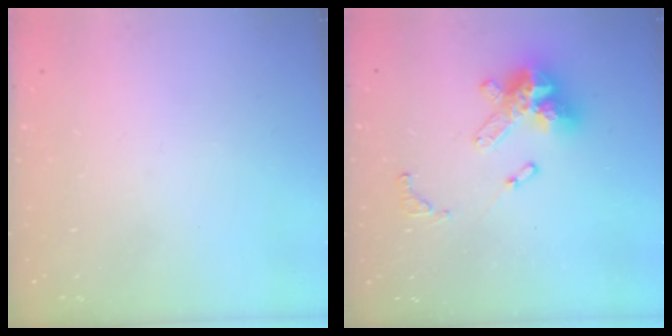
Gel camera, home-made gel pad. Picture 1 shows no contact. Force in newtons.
{"total": 15.2, "press": 15.1, "slide": 1.3}